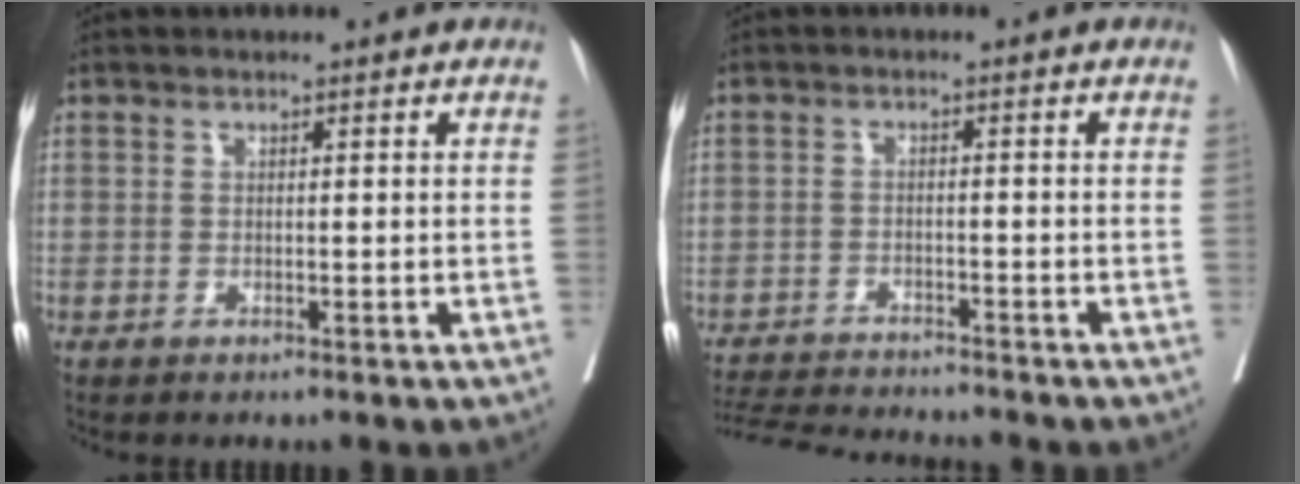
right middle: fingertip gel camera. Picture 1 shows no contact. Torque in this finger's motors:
{"motor_torque": [0.05, -0.26, 0.03, 0.02]}